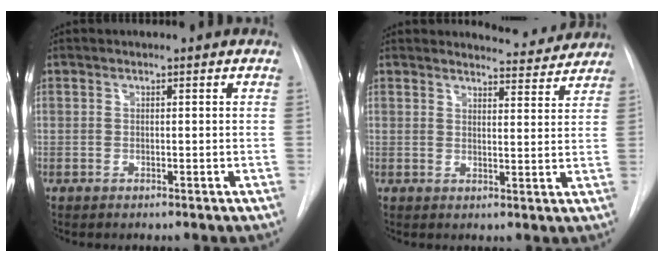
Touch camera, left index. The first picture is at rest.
{"total": 6.5, "force": [6.4, 1.1, 0.2], "torque": [0.002, -0.012, 0.070]}